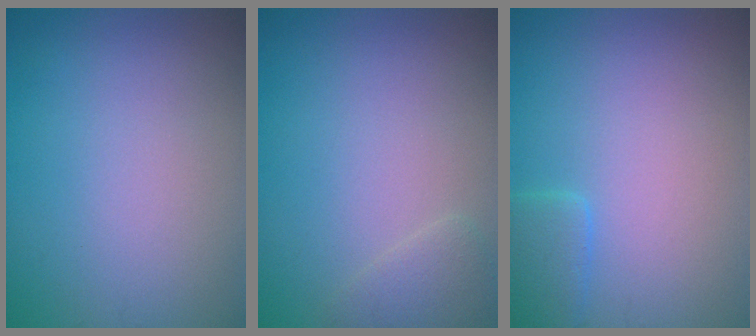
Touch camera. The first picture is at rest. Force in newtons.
{"total": 1.3, "press": 1.3, "slide": 0.2}
{"total": 2.3, "press": 2.3, "slide": 0.2}